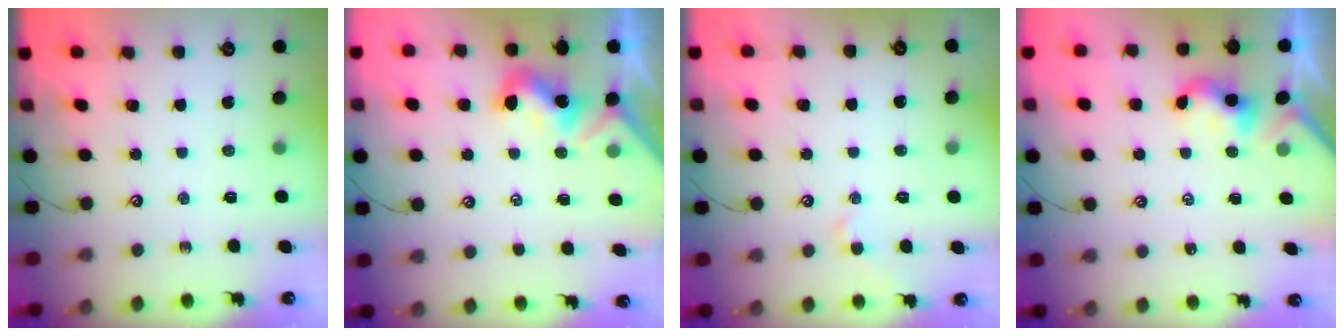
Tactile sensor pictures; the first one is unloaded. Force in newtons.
{"total": 1.7, "press": 1.7, "slide": 0.2}
{"total": 0.8, "press": 0.8, "slide": 0.1}
{"total": 2.0, "press": 2.0, "slide": 0.2}